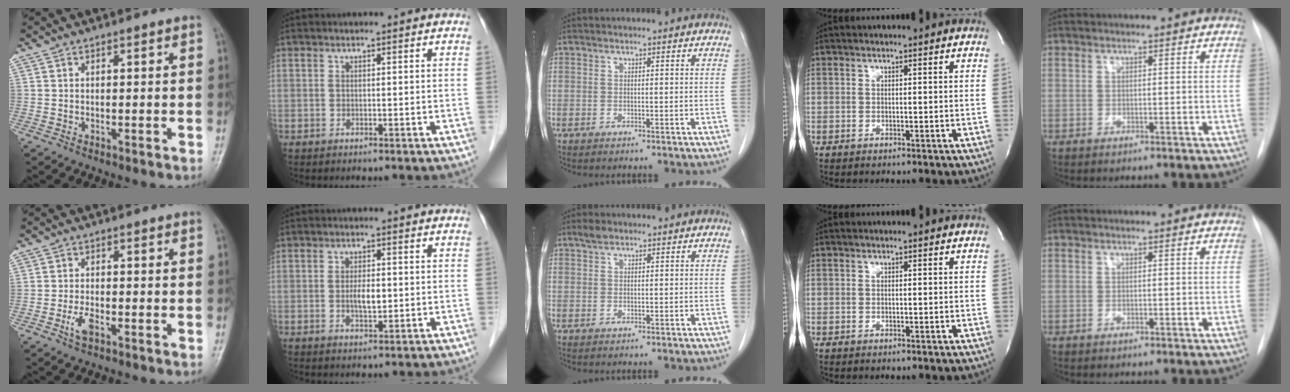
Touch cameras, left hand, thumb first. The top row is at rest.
{"thumb": {"total": 3.0, "force": [-1.7, 1.3, 2.1], "torque": [-0.049, 0.008, -0.033]}, "index": {"total": 3.0, "force": [-0.1, 1.1, 2.8], "torque": [-0.054, -0.001, 0.000]}, "middle": {"total": 1.7, "force": [1.4, 0.6, 0.9], "torque": [-0.023, 0.008, 0.027]}}